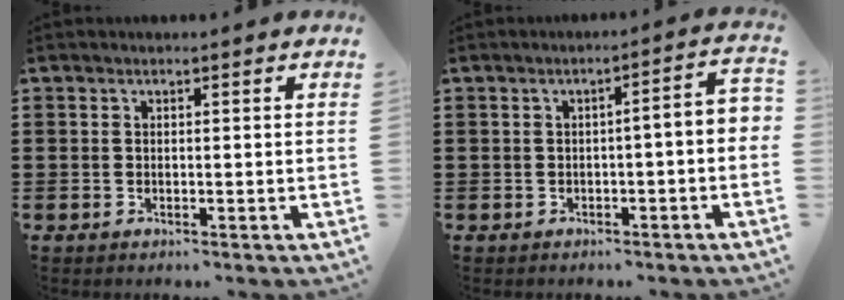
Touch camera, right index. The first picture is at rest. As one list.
[{"total": 2.4, "force": [-1.3, 0.2, 2.0], "torque": [-0.037, -0.002, -0.027]}]